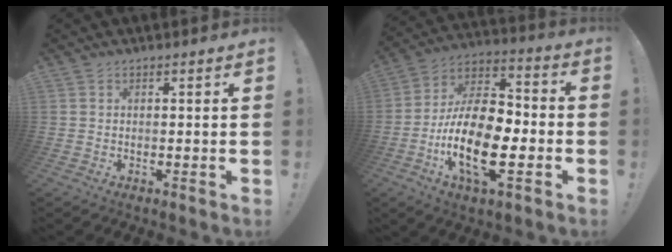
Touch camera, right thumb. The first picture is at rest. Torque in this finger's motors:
{"motor_torque": [0.54, 0.64, 1.50, -1.28, 0.43]}